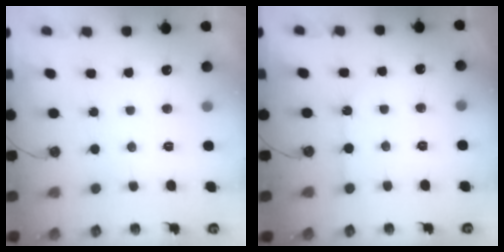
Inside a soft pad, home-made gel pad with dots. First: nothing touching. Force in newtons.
{"total": 3.2, "press": 3.1, "slide": 0.4}